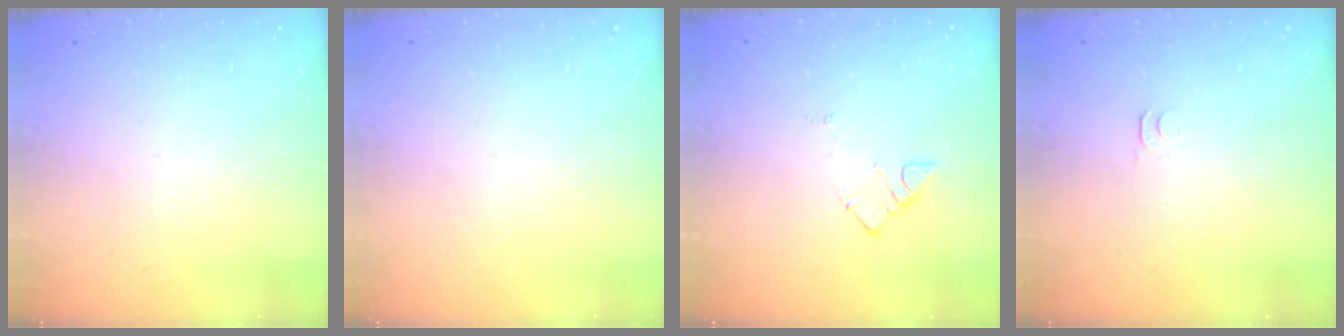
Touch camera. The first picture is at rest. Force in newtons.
{"total": 0.0}
{"total": 3.5, "press": 3.5, "slide": 0.4}
{"total": 2.8, "press": 2.7, "slide": 0.5}